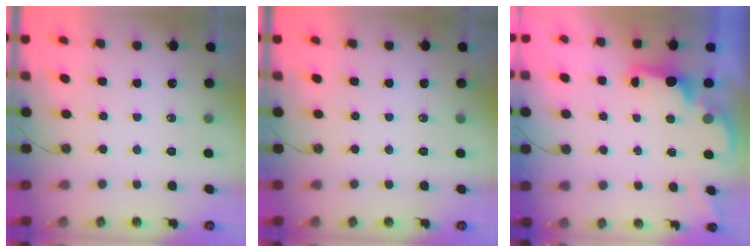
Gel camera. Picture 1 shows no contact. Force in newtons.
{"total": 0.0}
{"total": 2.0, "press": 1.9, "slide": 0.8}